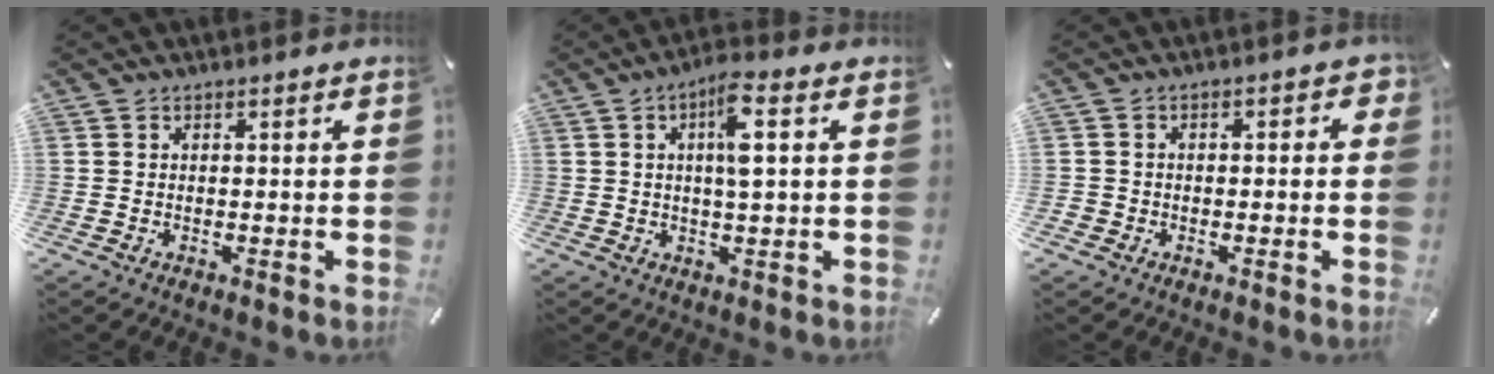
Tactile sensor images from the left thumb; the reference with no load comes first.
{"total": 7.6, "force": [2.0, 1.6, 7.2], "torque": [-0.126, -0.002, 0.028]}
{"total": 3.7, "force": [-1.5, 2.9, 1.7], "torque": [-0.029, 0.015, -0.029]}